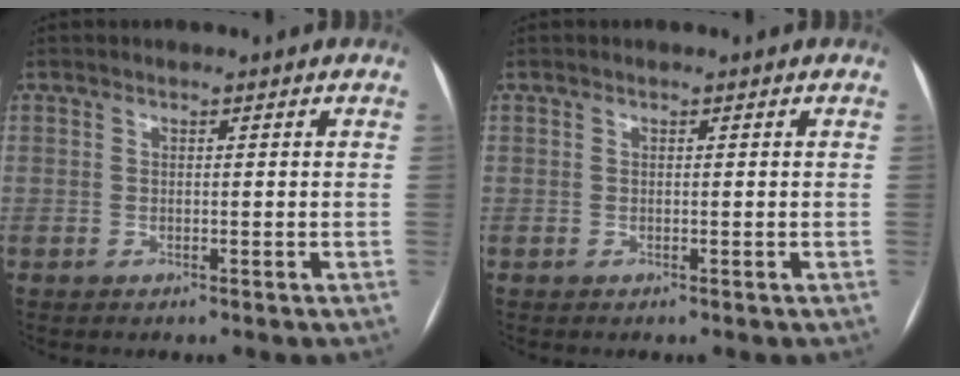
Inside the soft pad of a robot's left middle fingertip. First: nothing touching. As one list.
[{"total": 0.0}]